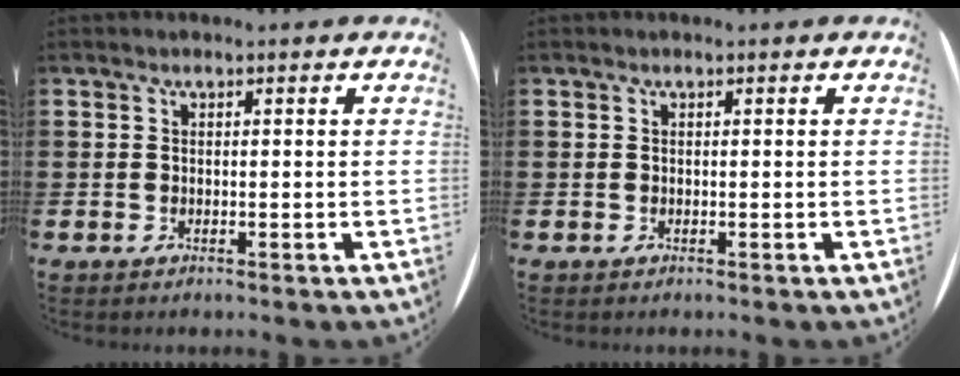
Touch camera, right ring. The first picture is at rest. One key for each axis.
{"total": 0.0}